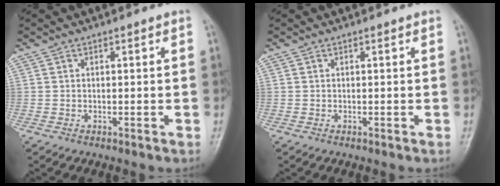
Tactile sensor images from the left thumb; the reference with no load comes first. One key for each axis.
{"total": 0.0}